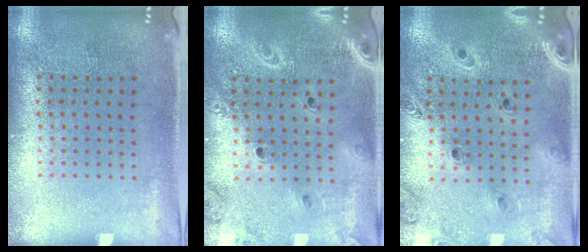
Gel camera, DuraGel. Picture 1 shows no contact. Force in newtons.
{"total": 2.0, "press": 1.9, "slide": 0.8}
{"total": 1.2, "press": 1.2, "slide": 0.2}